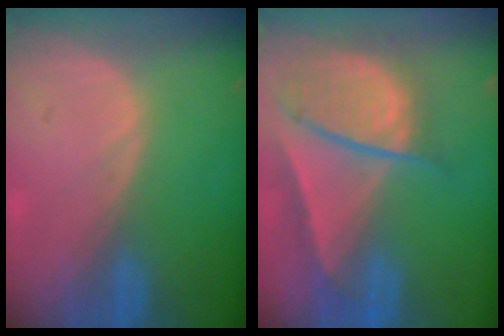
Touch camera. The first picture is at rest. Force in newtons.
{"total": 9.4, "press": 8.1, "slide": 4.7}